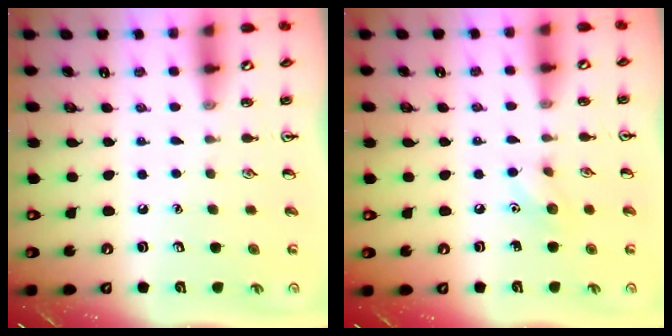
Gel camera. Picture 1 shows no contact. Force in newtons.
{"total": 5.5, "press": 5.3, "slide": 1.2}